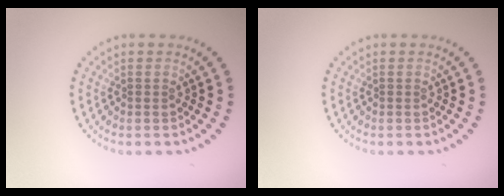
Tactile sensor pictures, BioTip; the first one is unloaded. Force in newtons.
{"total": 0.0}